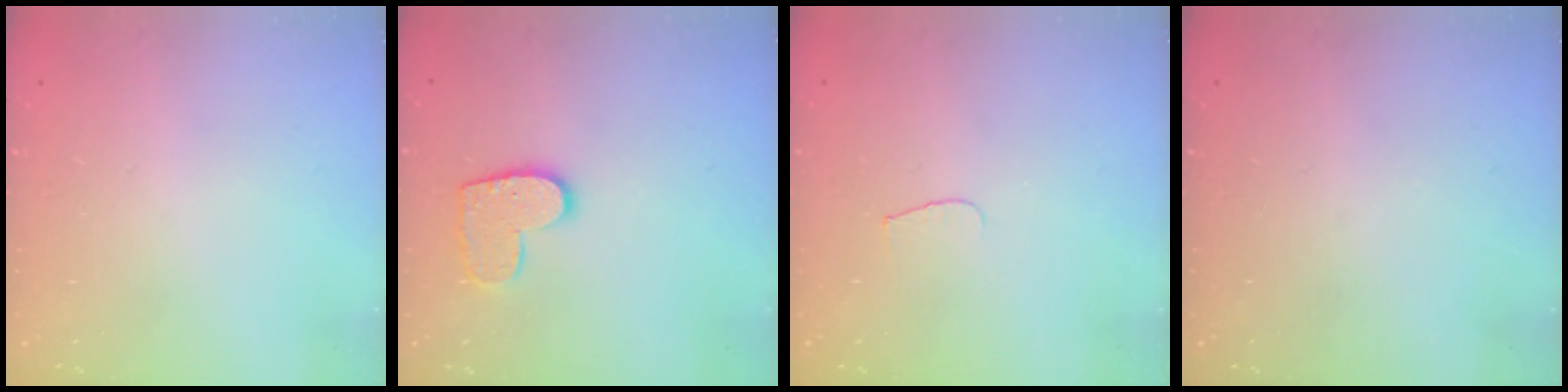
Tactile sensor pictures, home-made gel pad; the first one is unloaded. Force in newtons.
{"total": 10.2, "press": 10.1, "slide": 0.5}
{"total": 4.3, "press": 4.2, "slide": 0.4}
{"total": 0.0}